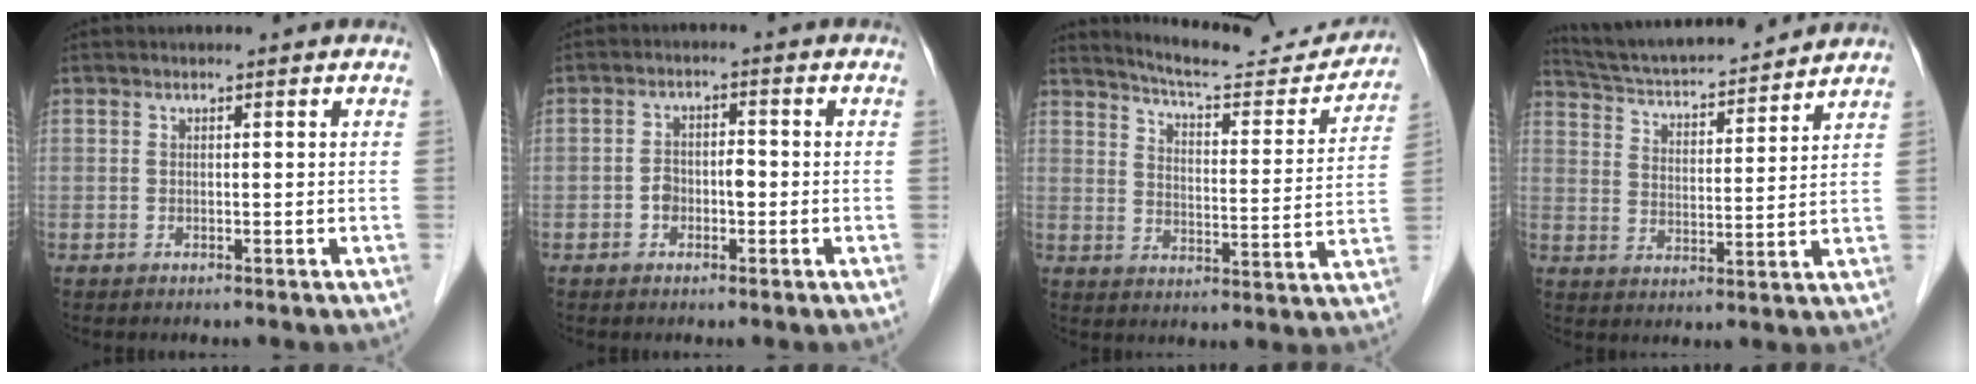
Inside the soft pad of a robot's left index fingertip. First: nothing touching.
{"total": 3.1, "force": [-1.3, 2.0, 2.1], "torque": [-0.039, 0.012, -0.024]}
{"total": 15.3, "force": [14.8, 1.7, 3.4], "torque": [-0.047, -0.035, 0.193]}
{"total": 15.8, "force": [14.7, 1.9, 5.4], "torque": [-0.096, 0.018, 0.230]}